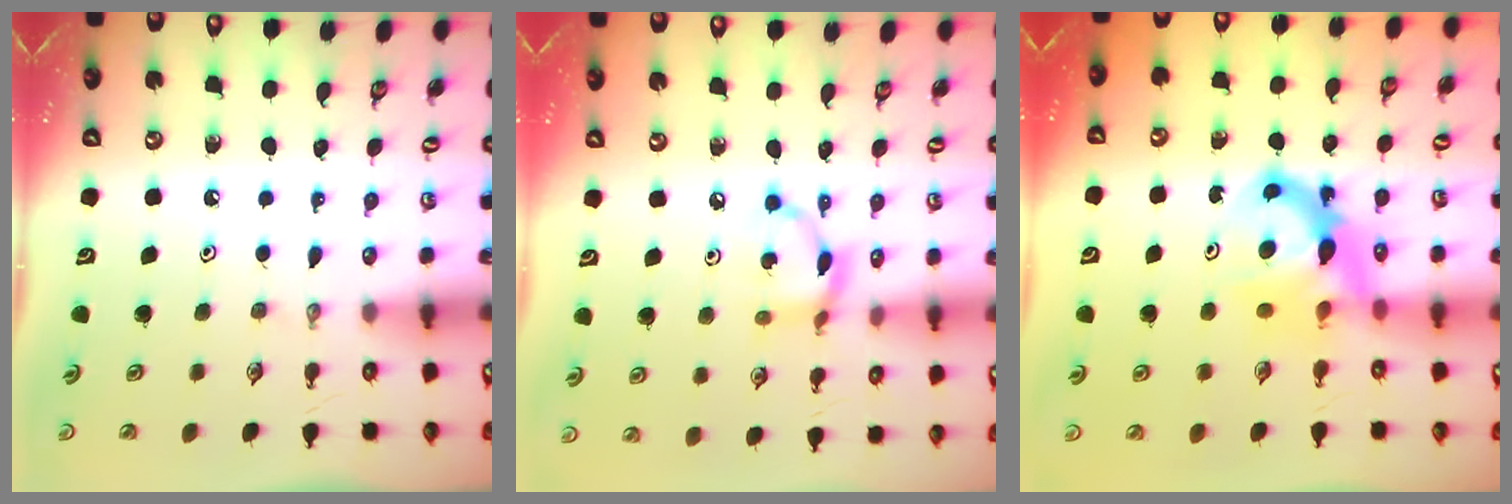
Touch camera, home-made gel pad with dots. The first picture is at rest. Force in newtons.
{"total": 8.5, "press": 8.4, "slide": 0.4}
{"total": 6.9, "press": 6.9, "slide": 0.6}